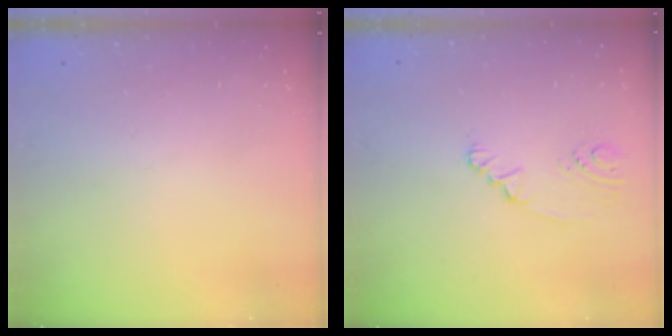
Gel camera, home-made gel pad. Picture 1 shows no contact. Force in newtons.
{"total": 2.6, "press": 2.5, "slide": 0.7}